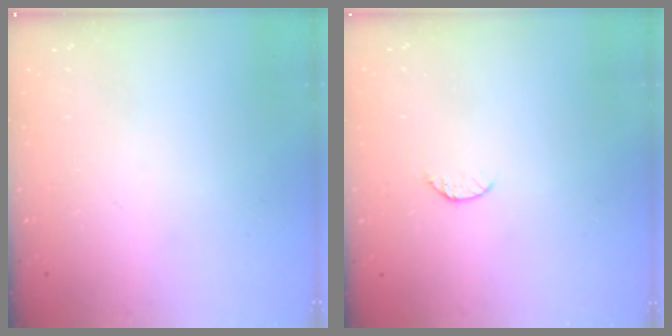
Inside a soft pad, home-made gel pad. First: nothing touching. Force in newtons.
{"total": 5.5, "press": 5.4, "slide": 0.6}